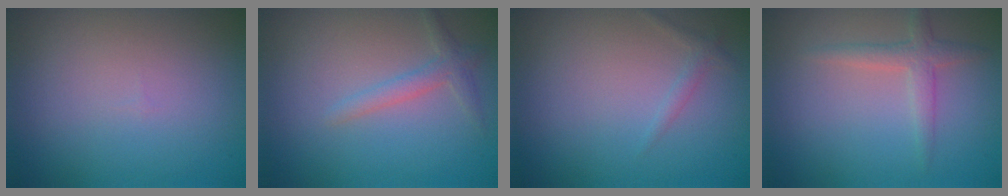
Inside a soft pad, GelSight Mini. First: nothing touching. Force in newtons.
{"total": 1.7, "press": 1.7, "slide": 0.1}
{"total": 0.9, "press": 0.9, "slide": 0.0}
{"total": 2.0, "press": 2.0, "slide": 0.1}